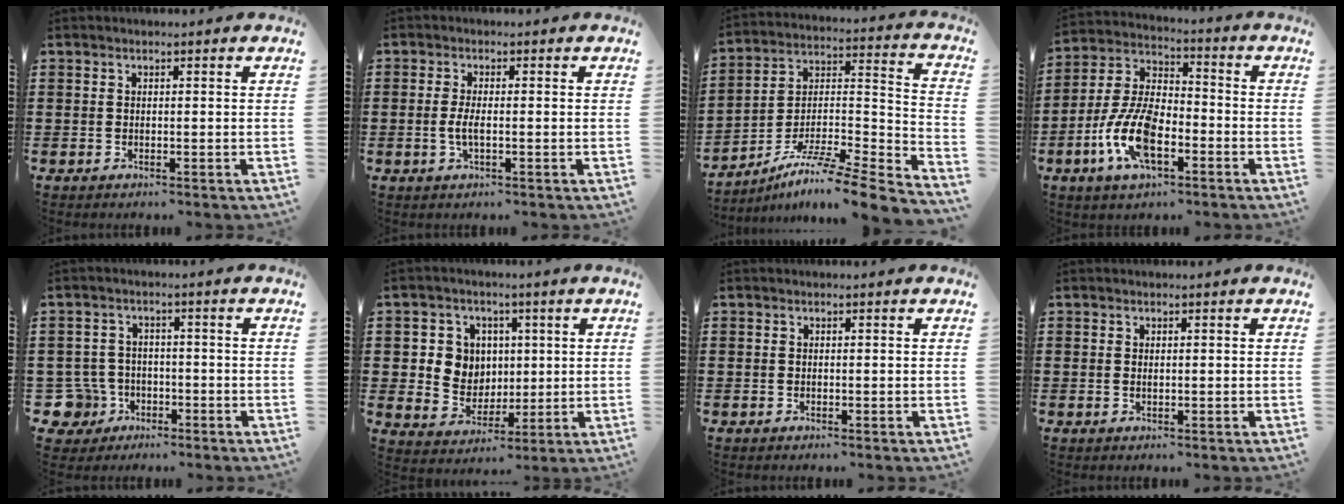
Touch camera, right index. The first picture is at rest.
{"total": 2.9, "force": [-0.6, 0.7, 2.7], "torque": [-0.064, -0.006, -0.016]}
{"total": 8.1, "force": [-6.3, 0.9, 5.1], "torque": [-0.084, -0.002, -0.125]}
{"total": 10.8, "force": [-4.1, 5.2, 8.5], "torque": [-0.210, -0.004, -0.083]}
{"total": 6.1, "force": [-2.5, 5.1, 2.1], "torque": [-0.089, 0.002, -0.054]}
{"total": 6.6, "force": [1.5, 6.2, 1.6], "torque": [-0.054, 0.013, 0.026]}
{"total": 0.0}
{"total": 0.6, "force": [0.0, 0.3, 0.5], "torque": [-0.011, -0.001, 0.001]}